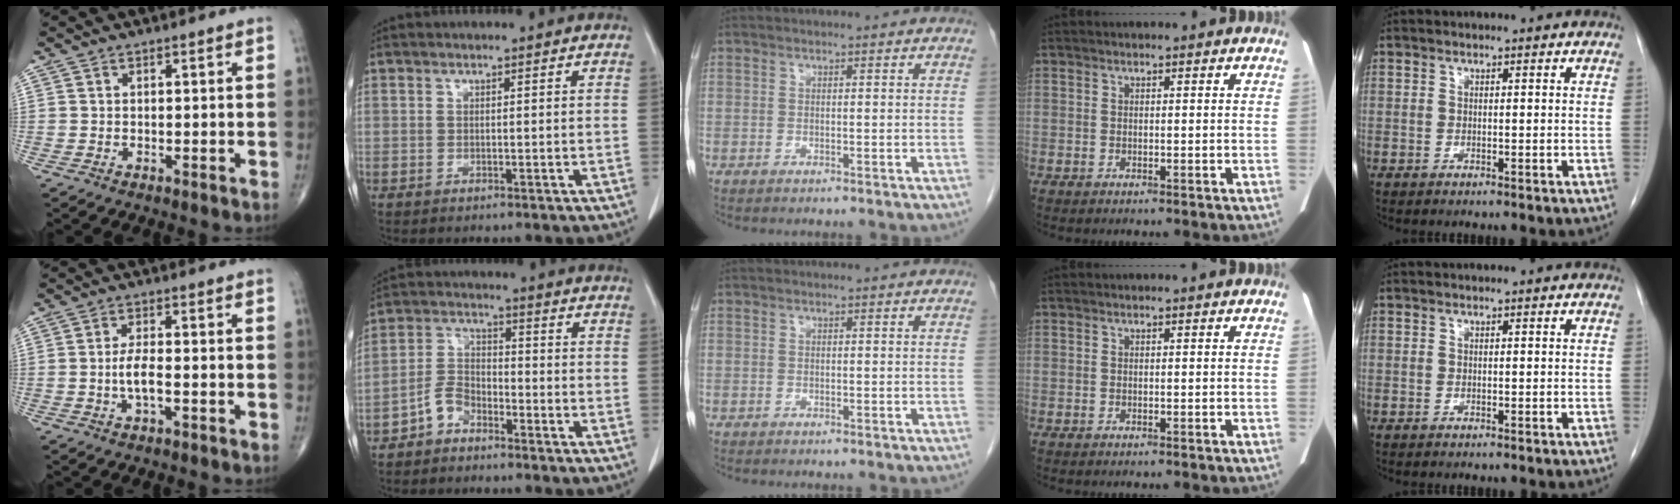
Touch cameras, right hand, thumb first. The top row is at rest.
{"thumb": {"total": 5.0, "force": [-1.2, 1.7, 4.6], "torque": [-0.093, 0.011, -0.025]}, "index": {"total": 4.6, "force": [-3.1, 2.8, 1.9], "torque": [-0.038, 0.009, -0.063]}}